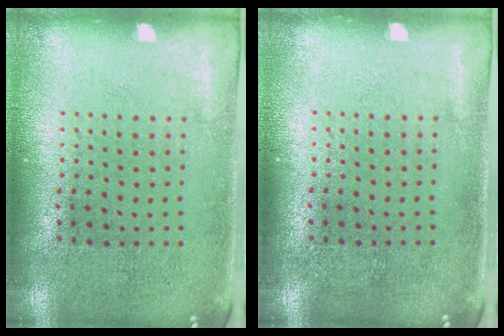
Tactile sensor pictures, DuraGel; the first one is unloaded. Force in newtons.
{"total": 0.0}